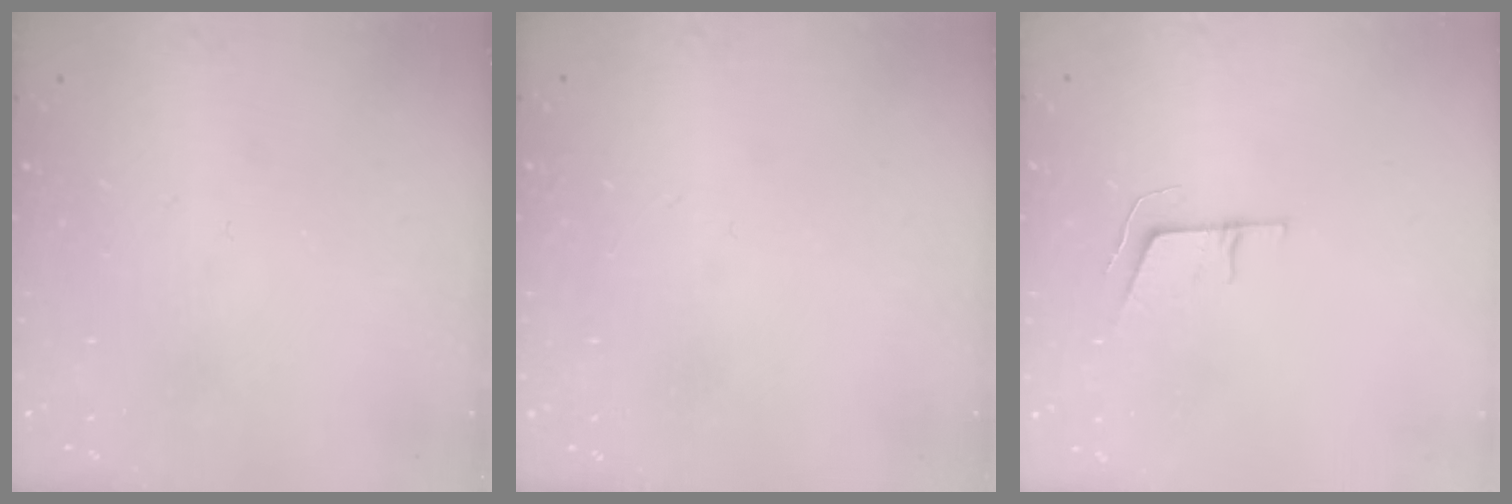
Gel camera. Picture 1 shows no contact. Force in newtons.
{"total": 1.6, "press": 1.5, "slide": 0.1}
{"total": 6.1, "press": 5.5, "slide": 2.7}